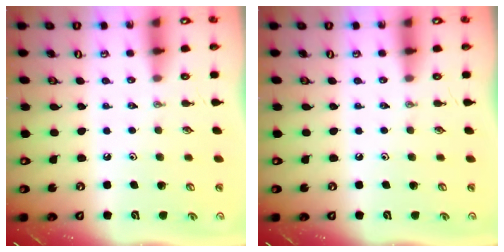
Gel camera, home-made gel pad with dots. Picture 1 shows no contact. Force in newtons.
{"total": 0.0}